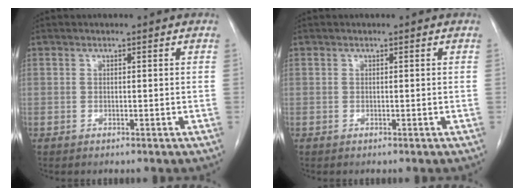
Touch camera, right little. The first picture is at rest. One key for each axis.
{"total": 0.0}